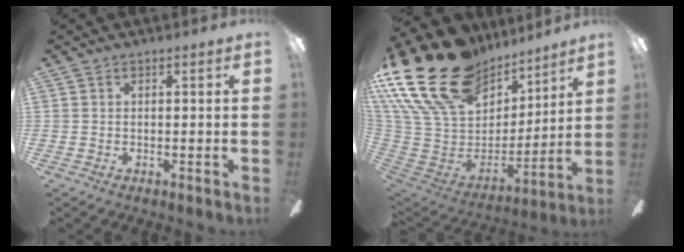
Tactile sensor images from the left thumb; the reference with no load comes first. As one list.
[{"total": 28.0, "force": [18.1, 16.3, 13.9], "torque": [-0.267, -0.115, 0.357]}]